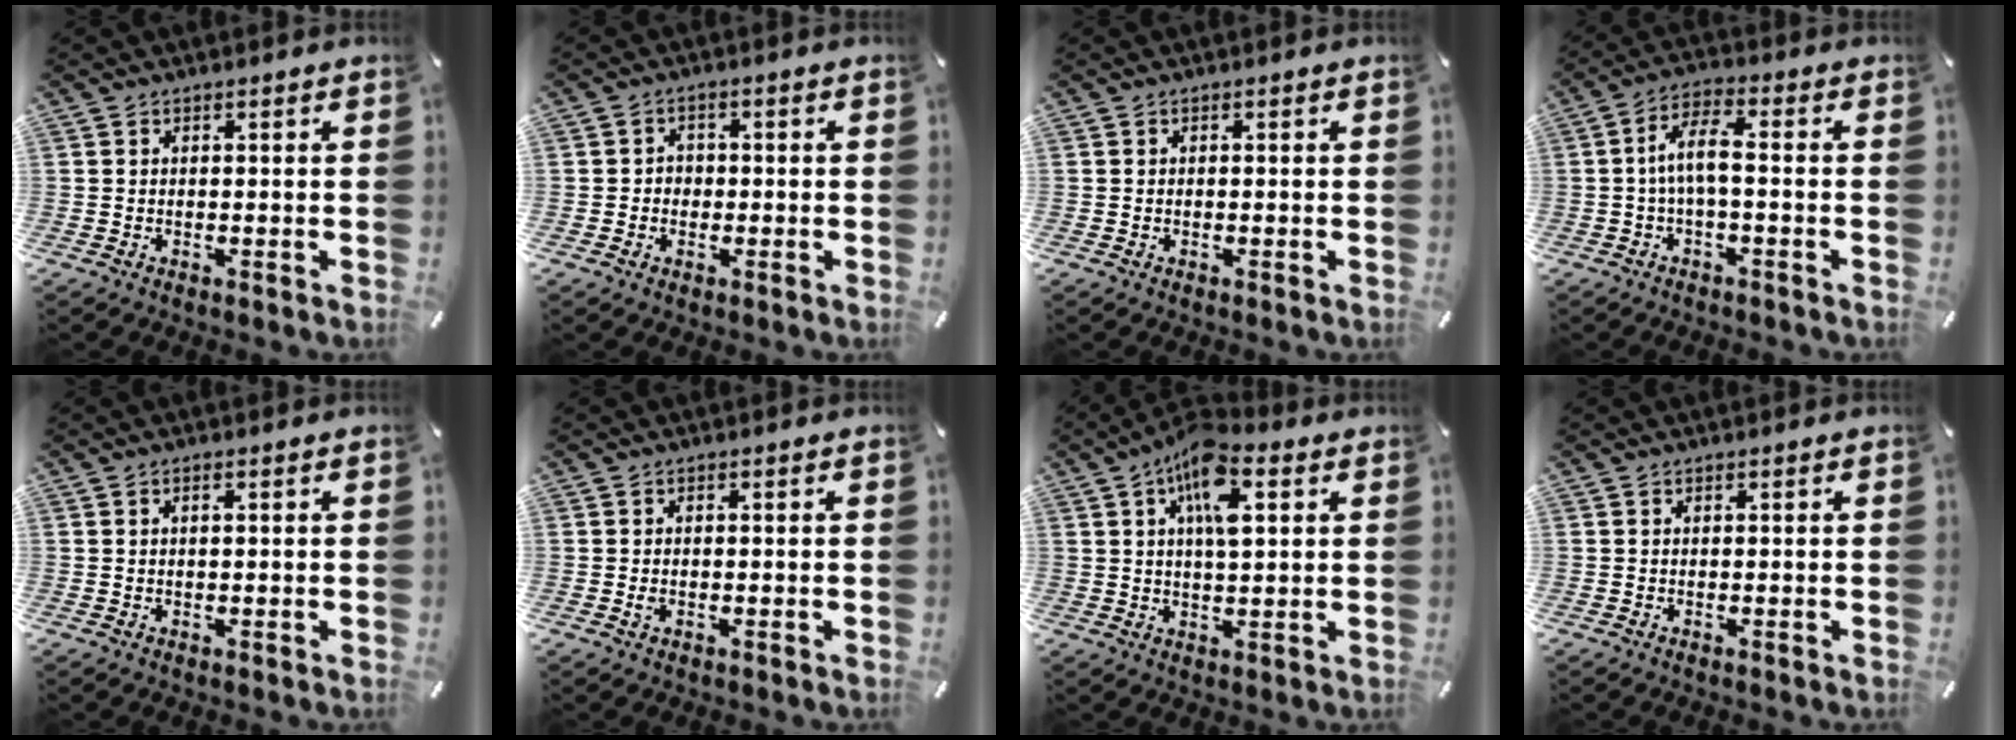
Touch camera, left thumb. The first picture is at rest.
{"total": 2.7, "force": [-0.9, 2.4, 0.5], "torque": [-0.011, 0.008, -0.021]}
{"total": 0.0}
{"total": 7.9, "force": [-0.7, 3.0, 7.3], "torque": [-0.140, 0.013, -0.013]}
{"total": 0.9, "force": [0.2, 0.4, 0.8], "torque": [-0.016, 0.003, 0.003]}
{"total": 1.0, "force": [-0.3, 0.7, 0.7], "torque": [-0.014, 0.000, -0.005]}
{"total": 11.0, "force": [4.5, 4.6, 8.9], "torque": [-0.159, -0.005, 0.075]}
{"total": 0.0}